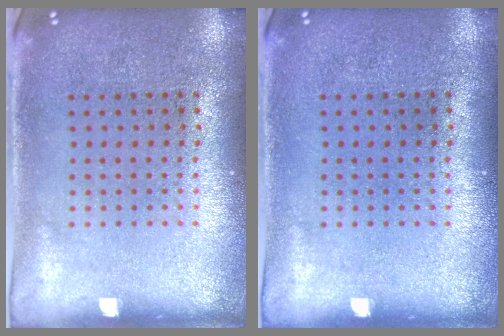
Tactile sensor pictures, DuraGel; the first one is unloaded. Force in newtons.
{"total": 0.0}